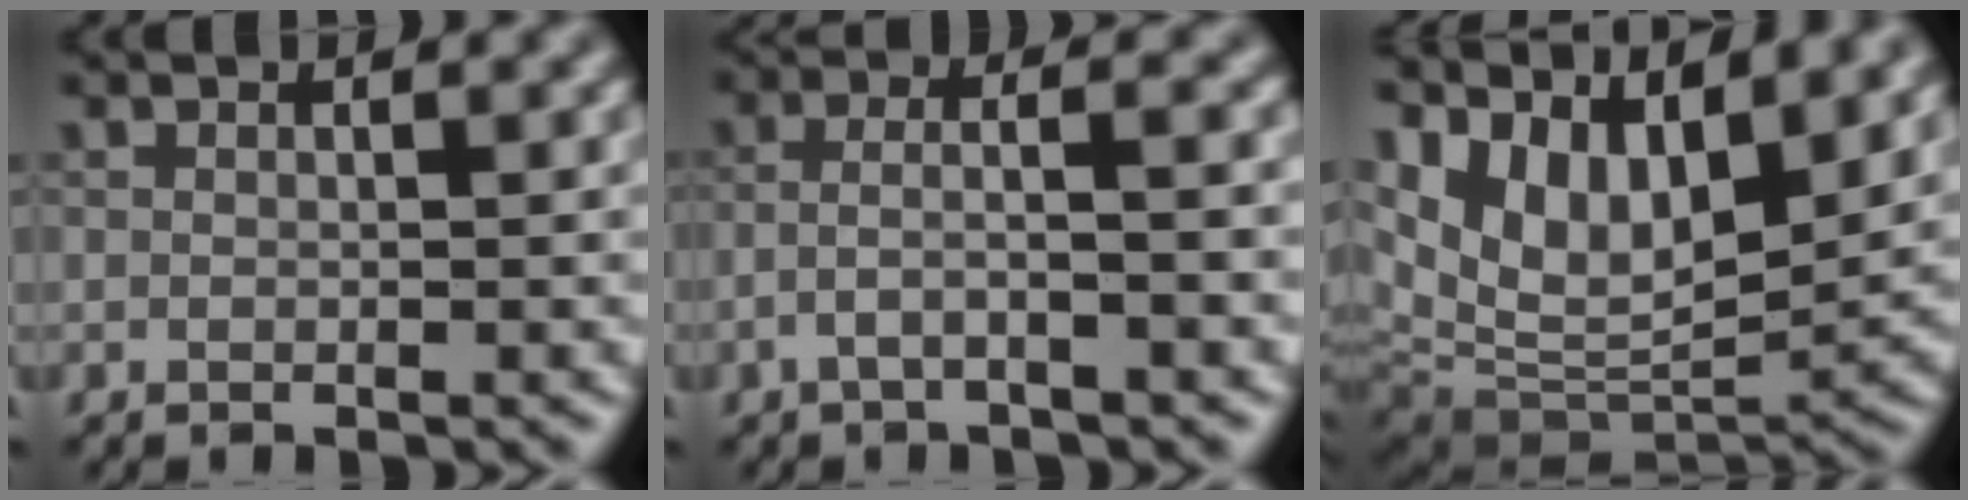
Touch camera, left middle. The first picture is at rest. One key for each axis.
{"total": 3.4, "fx": -1.3, "fy": 0.9, "fz": 3.0, "tx": -0.049, "ty": 0.014, "tz": -0.034}
{"total": 13.3, "fx": 5.0, "fy": 7.0, "fz": 10.1, "tx": -0.179, "ty": 0.006, "tz": 0.097}